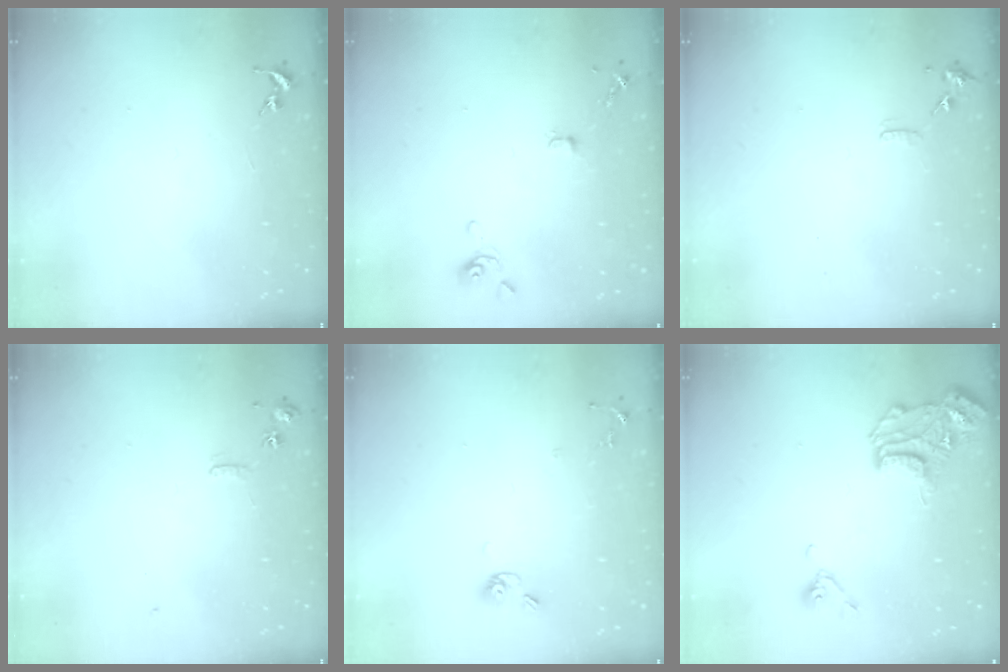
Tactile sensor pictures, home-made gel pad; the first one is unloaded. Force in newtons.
{"total": 4.6, "press": 4.6, "slide": 0.7}
{"total": 6.8, "press": 6.7, "slide": 0.9}
{"total": 6.2, "press": 6.2, "slide": 0.8}
{"total": 7.1, "press": 6.8, "slide": 2.1}
{"total": 14.9, "press": 14.8, "slide": 1.2}